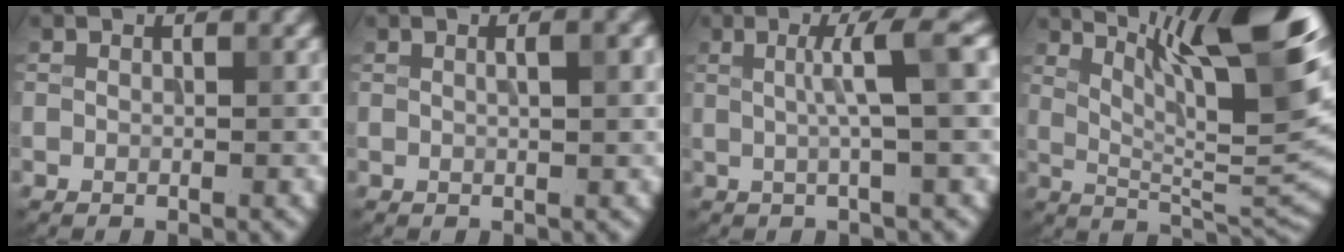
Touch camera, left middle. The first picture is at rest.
{"total": 2.4, "force": [0.6, 0.7, 2.2], "torque": [-0.016, 0.001, 0.005]}
{"total": 4.0, "force": [0.6, 0.3, 4.0], "torque": [-0.061, 0.008, 0.008]}
{"total": 14.2, "force": [7.6, 3.2, 11.5], "torque": [-0.159, 0.011, 0.129]}